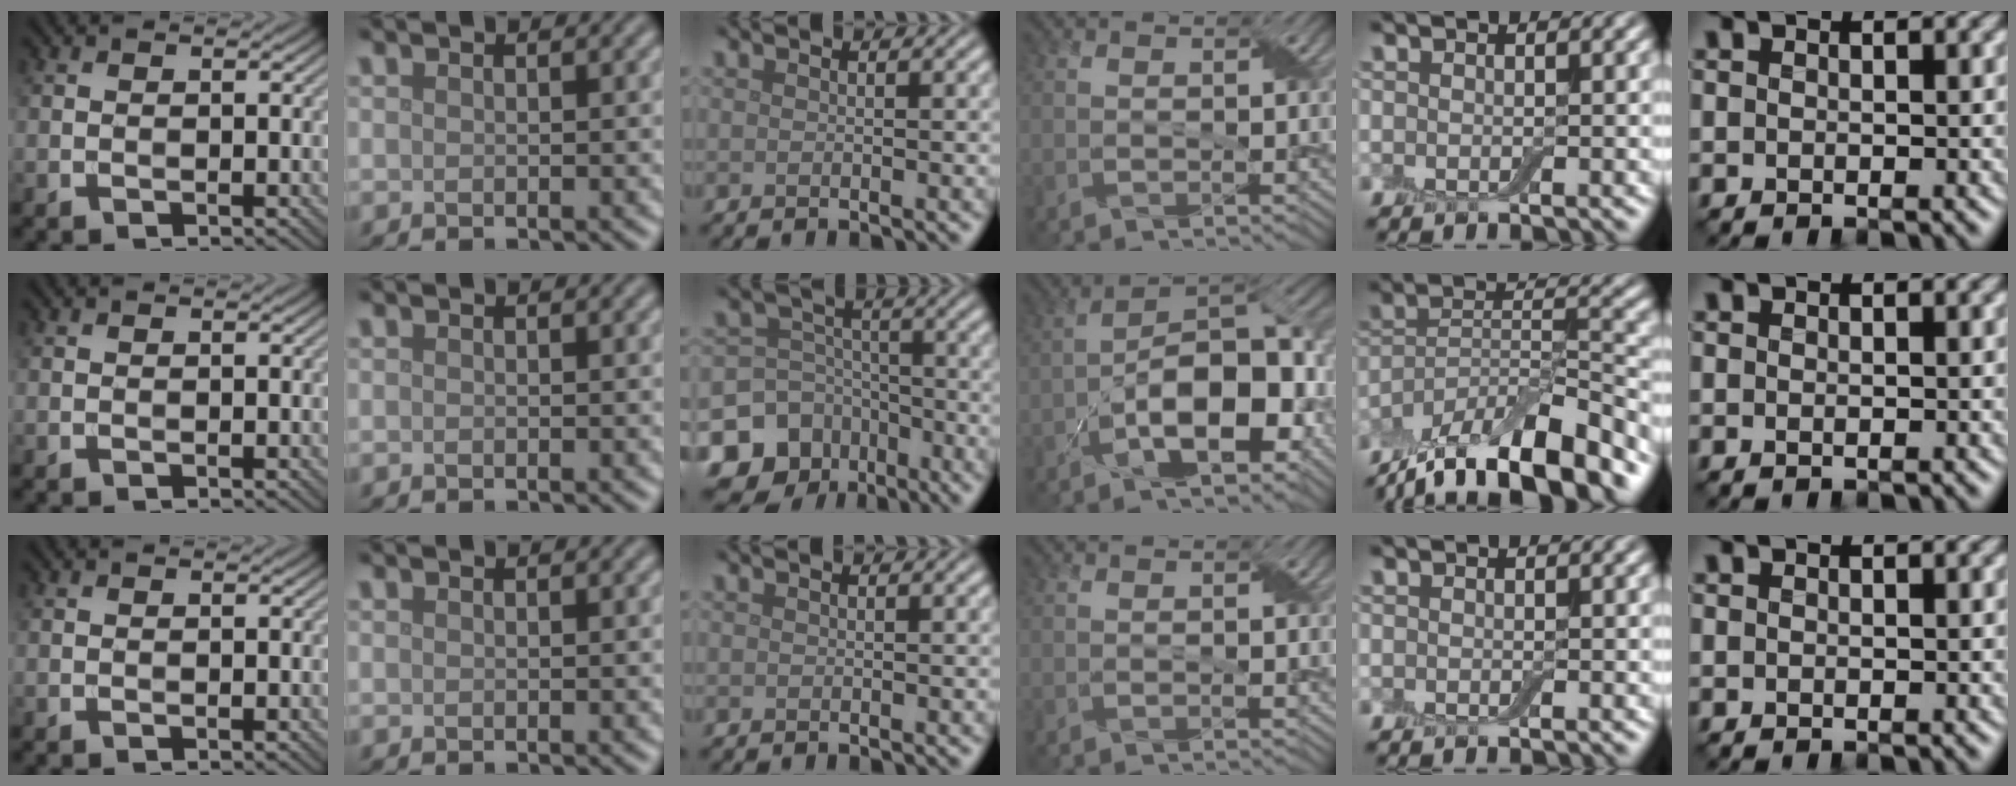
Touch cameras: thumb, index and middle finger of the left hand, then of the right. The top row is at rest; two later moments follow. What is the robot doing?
{"motion": "fold", "object": "cloth"}